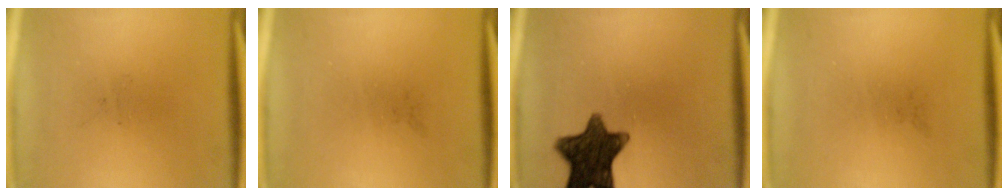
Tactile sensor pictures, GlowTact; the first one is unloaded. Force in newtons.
{"total": 0.0}
{"total": 11.9}
{"total": 0.0}